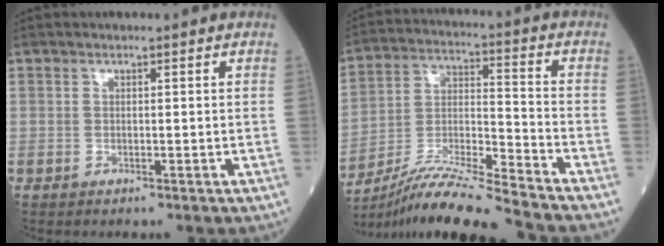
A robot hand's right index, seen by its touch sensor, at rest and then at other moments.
{"total": 15.1, "force": [-13.5, -1.6, 6.5], "torque": [-0.120, -0.005, -0.244]}